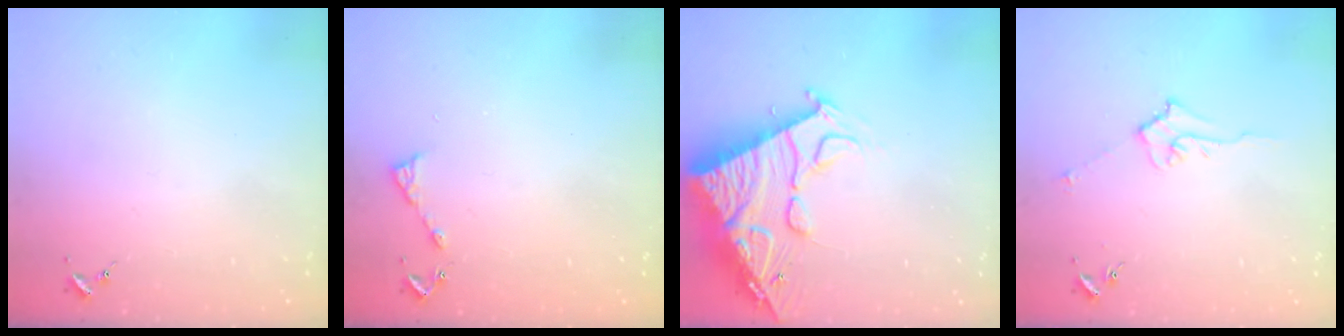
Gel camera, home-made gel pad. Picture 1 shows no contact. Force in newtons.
{"total": 5.6, "press": 5.6, "slide": 0.7}
{"total": 23.0, "press": 22.9, "slide": 2.5}
{"total": 5.1, "press": 5.0, "slide": 0.6}